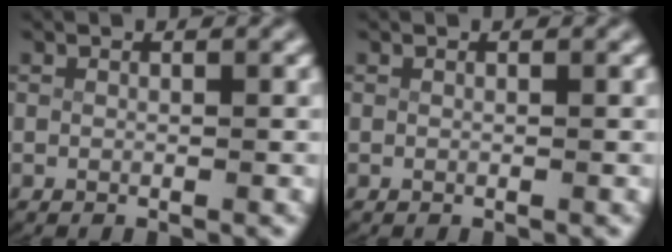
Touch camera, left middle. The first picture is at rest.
{"total": 0.0}